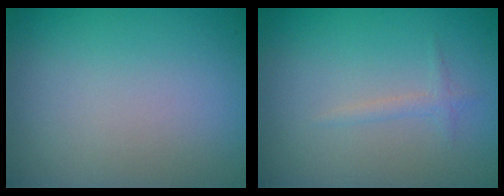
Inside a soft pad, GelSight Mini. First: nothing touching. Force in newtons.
{"total": 0.9, "press": 0.9, "slide": 0.0}